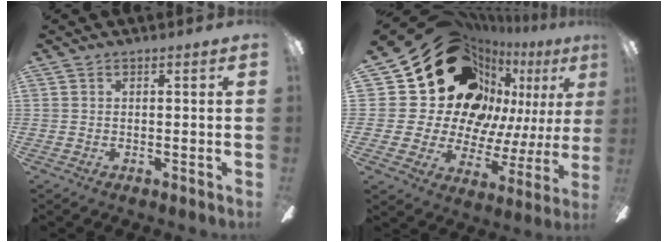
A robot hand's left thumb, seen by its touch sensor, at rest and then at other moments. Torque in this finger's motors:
{"motor_torque": [1.72, 3.29, 1.35, -1.42, 0.13]}